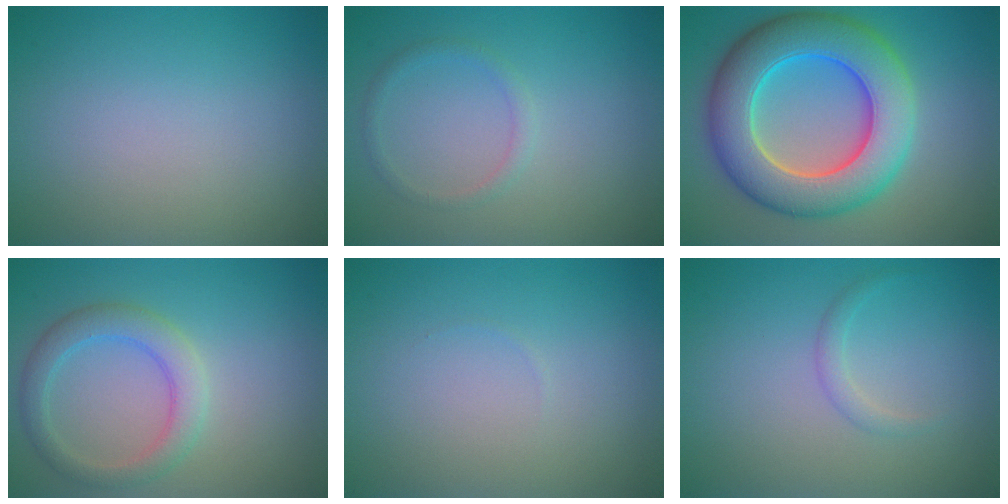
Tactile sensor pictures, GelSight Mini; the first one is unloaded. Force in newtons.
{"total": 1.2, "press": 1.2, "slide": 0.2}
{"total": 10.5, "press": 10.5, "slide": 0.4}
{"total": 3.3, "press": 3.3, "slide": 0.1}
{"total": 0.0}
{"total": 1.0, "press": 1.0, "slide": 0.1}